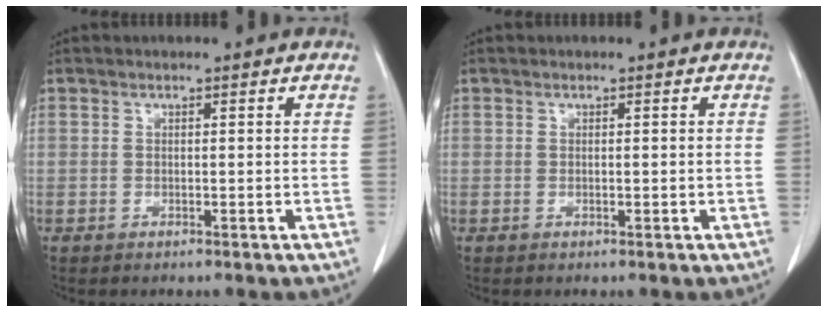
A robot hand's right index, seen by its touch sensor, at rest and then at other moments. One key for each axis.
{"total": 0.7, "fx": -0.1, "fy": 0.3, "fz": 0.6, "tx": -0.020, "ty": 0.001, "tz": 0.001}